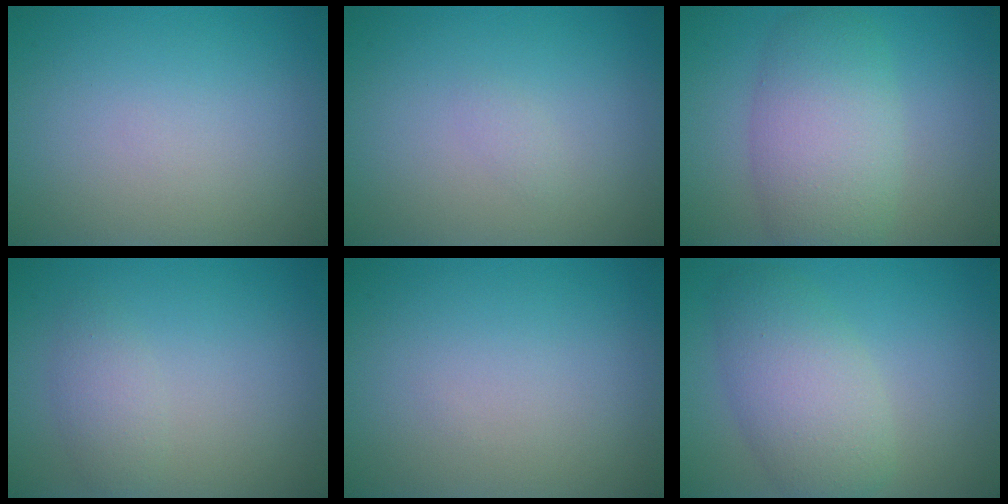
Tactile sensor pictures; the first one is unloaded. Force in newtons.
{"total": 0.6, "press": 0.6, "slide": 0.0}
{"total": 6.2, "press": 6.2, "slide": 0.4}
{"total": 1.9, "press": 1.9, "slide": 0.1}
{"total": 0.0}
{"total": 5.3, "press": 5.3, "slide": 0.1}